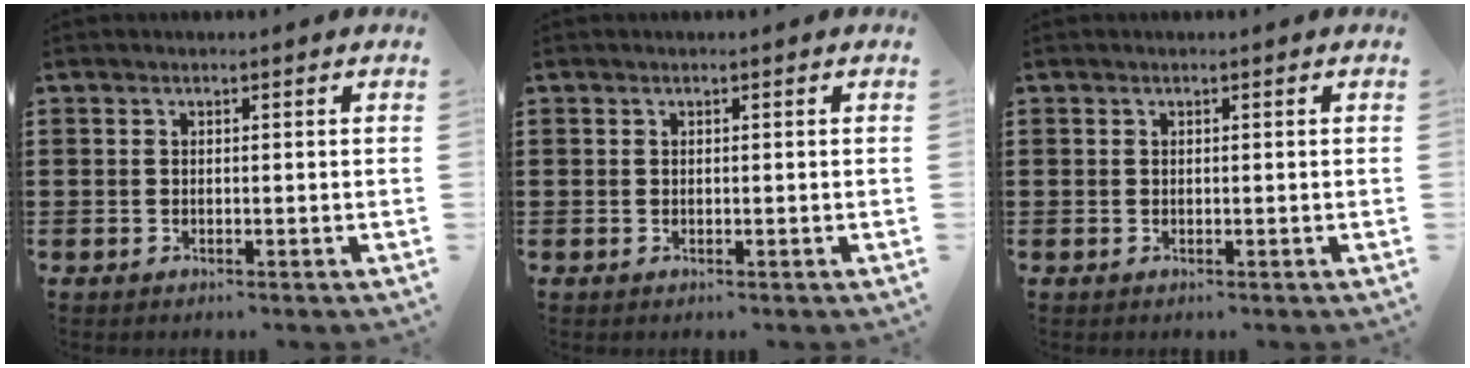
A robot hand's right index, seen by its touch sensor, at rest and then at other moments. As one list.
[{"total": 0.0}, {"total": 0.0}]